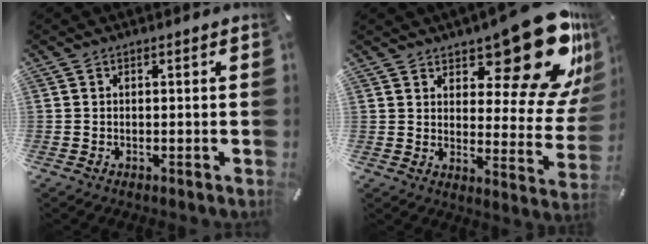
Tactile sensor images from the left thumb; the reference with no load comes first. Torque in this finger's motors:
{"motor_torque": [3.21, 1.80, 0.80, 0.26, 0.13]}